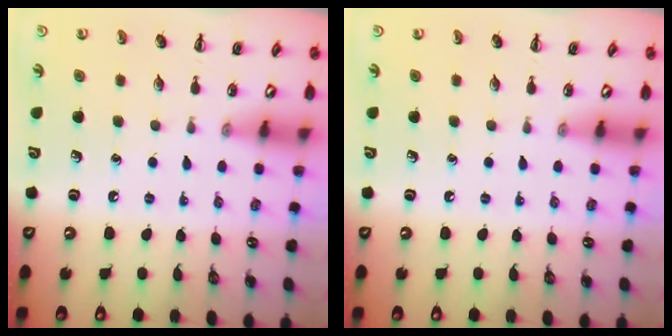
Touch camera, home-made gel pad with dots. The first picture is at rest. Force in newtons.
{"total": 0.0}